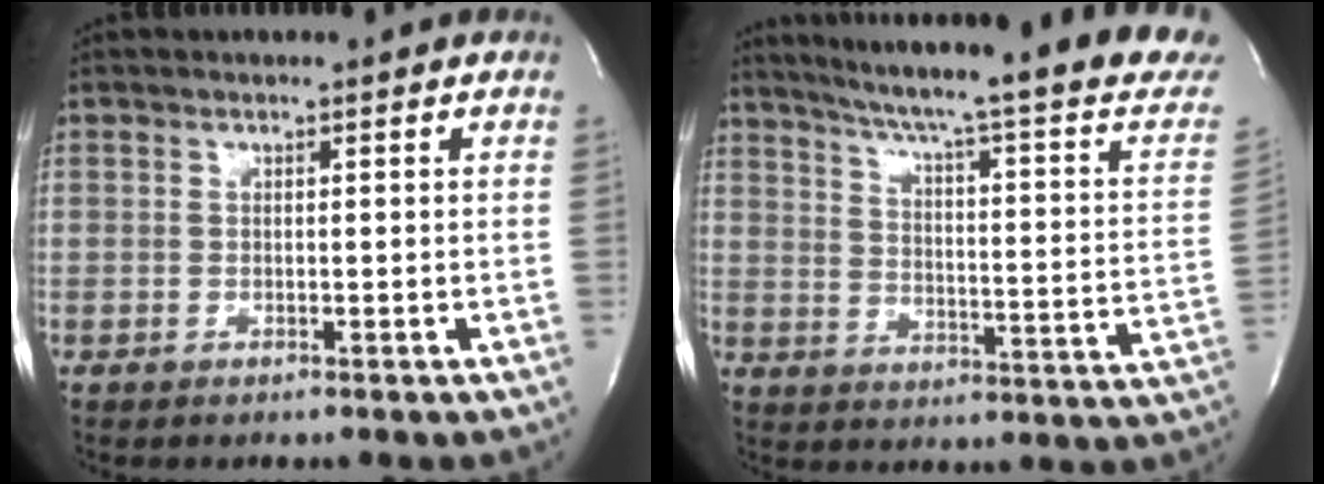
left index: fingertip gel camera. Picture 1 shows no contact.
{"total": 27.7, "force": [23.1, 0.9, 15.3], "torque": [-0.225, -0.069, 0.284]}